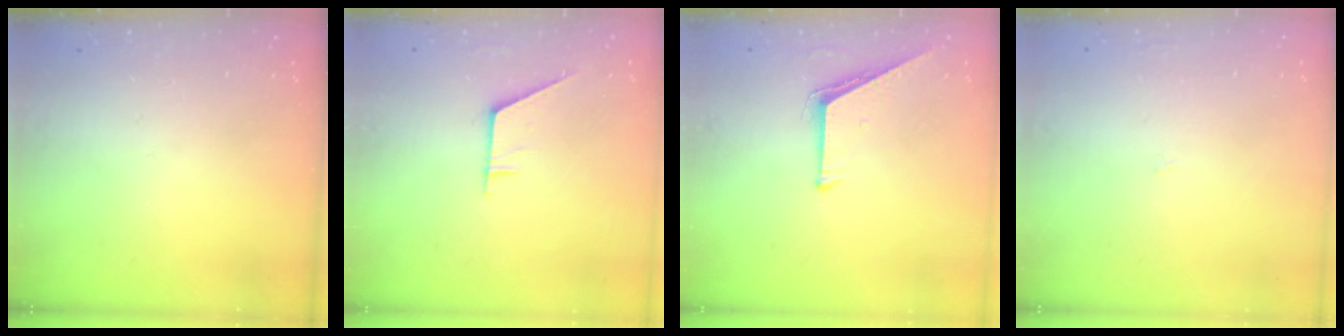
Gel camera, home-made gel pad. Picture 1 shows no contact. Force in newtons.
{"total": 4.4, "press": 4.4, "slide": 0.5}
{"total": 5.3, "press": 5.3, "slide": 0.5}
{"total": 0.9, "press": 0.9, "slide": 0.0}